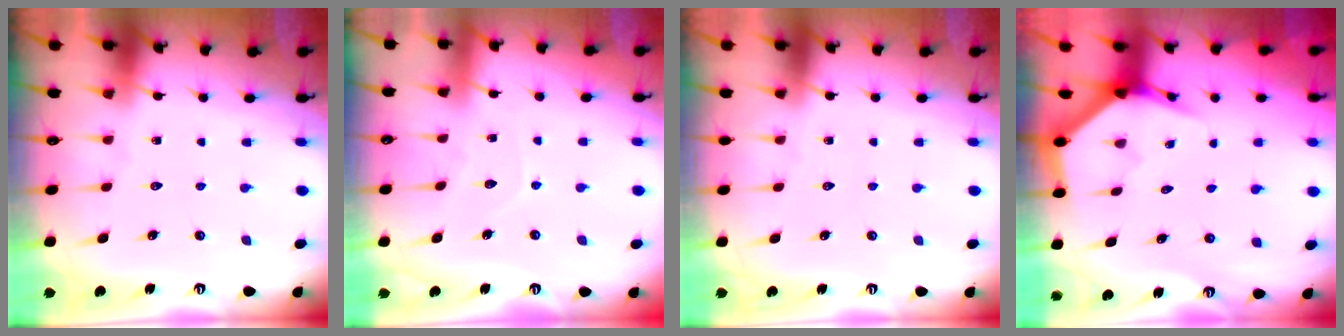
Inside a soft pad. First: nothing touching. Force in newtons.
{"total": 4.2, "press": 4.2, "slide": 0.1}
{"total": 0.0}
{"total": 3.8, "press": 3.8, "slide": 0.2}